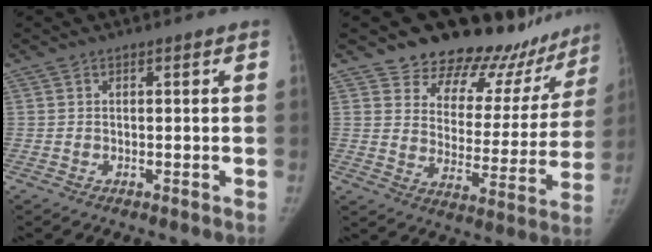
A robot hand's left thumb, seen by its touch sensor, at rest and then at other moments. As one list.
[{"total": 21.2, "force": [18.2, 9.4, 5.4], "torque": [-0.009, -0.120, 0.235]}]